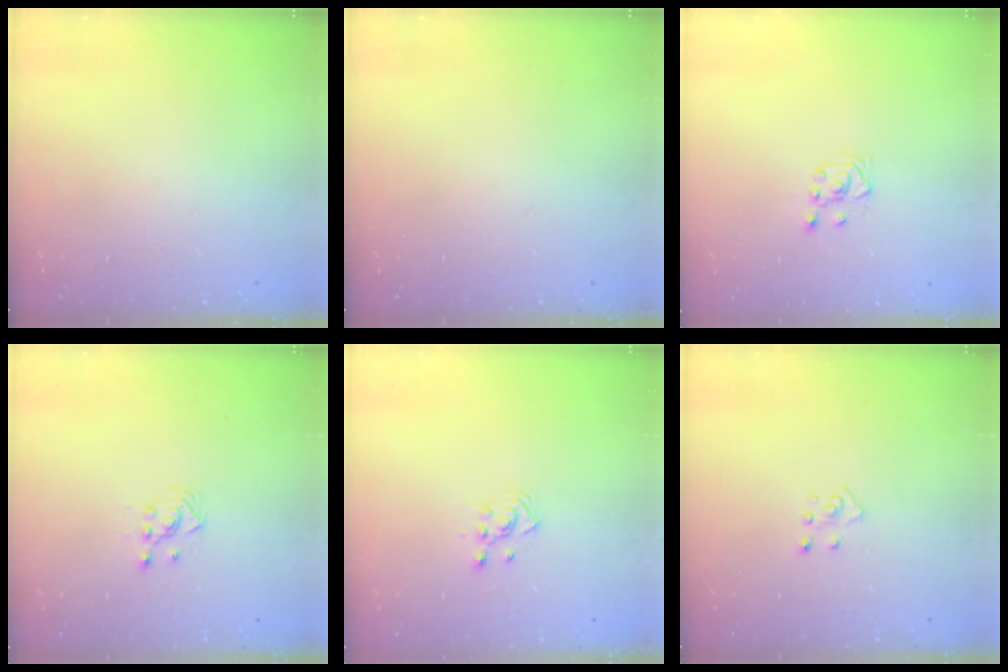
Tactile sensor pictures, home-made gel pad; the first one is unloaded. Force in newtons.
{"total": 0.0}
{"total": 3.5, "press": 3.4, "slide": 0.8}
{"total": 2.9, "press": 2.9, "slide": 0.3}
{"total": 2.5, "press": 2.3, "slide": 1.0}
{"total": 2.7, "press": 2.7, "slide": 0.2}